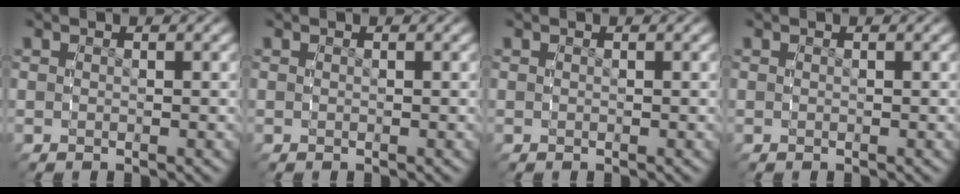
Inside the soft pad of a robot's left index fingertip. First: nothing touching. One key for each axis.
{"total": 0.0}
{"total": 0.0}
{"total": 0.0}